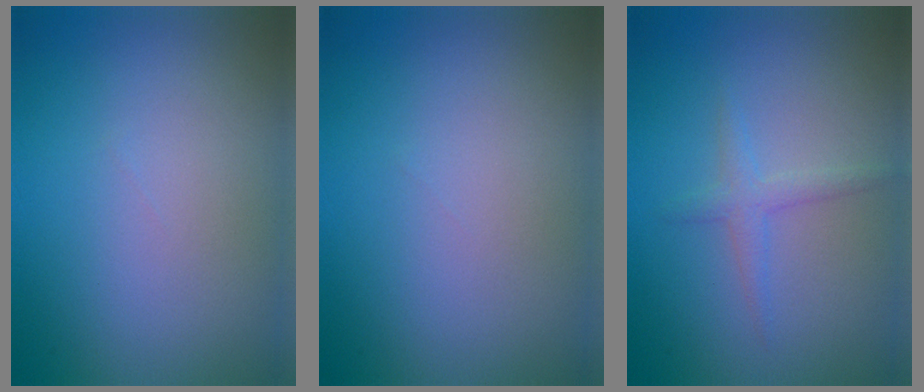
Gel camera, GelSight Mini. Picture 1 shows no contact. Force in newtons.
{"total": 0.0}
{"total": 1.6, "press": 1.6, "slide": 0.1}